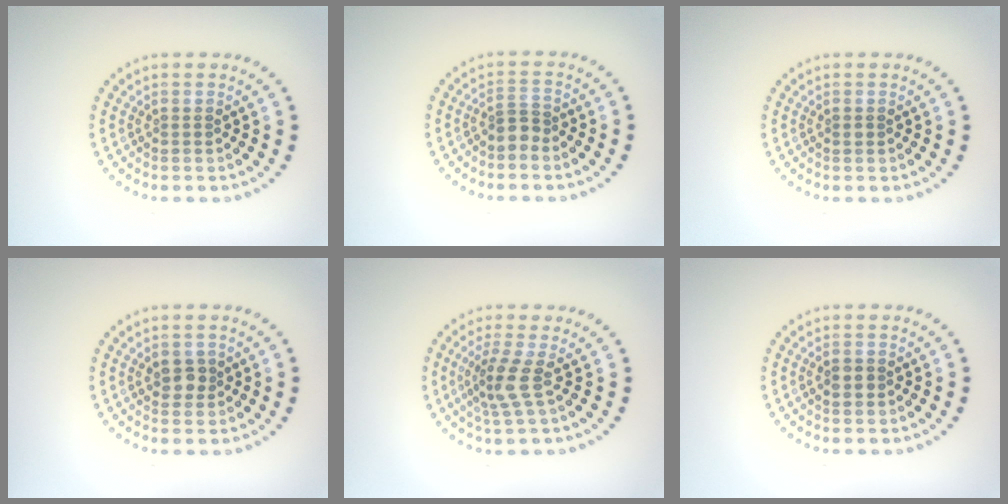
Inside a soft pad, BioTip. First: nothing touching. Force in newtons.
{"total": 1.5, "press": 1.1, "slide": 1.1}
{"total": 0.6, "press": 0.6, "slide": 0.0}
{"total": 1.8, "press": 1.8, "slide": 0.4}
{"total": 2.7, "press": 2.1, "slide": 1.7}
{"total": 1.7, "press": 1.7, "slide": 0.2}